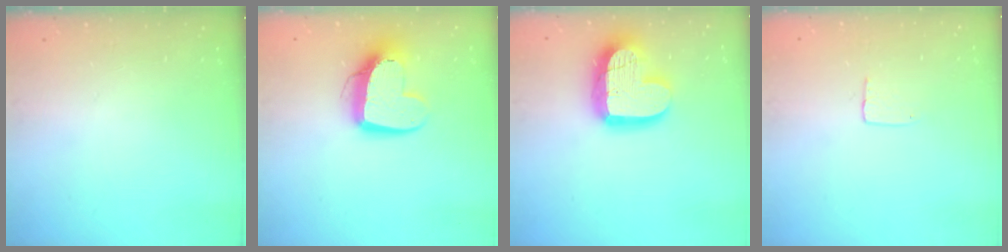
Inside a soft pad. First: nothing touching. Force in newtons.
{"total": 13.3, "press": 13.2, "slide": 1.2}
{"total": 16.9, "press": 16.9, "slide": 1.3}
{"total": 3.6, "press": 3.6, "slide": 0.2}